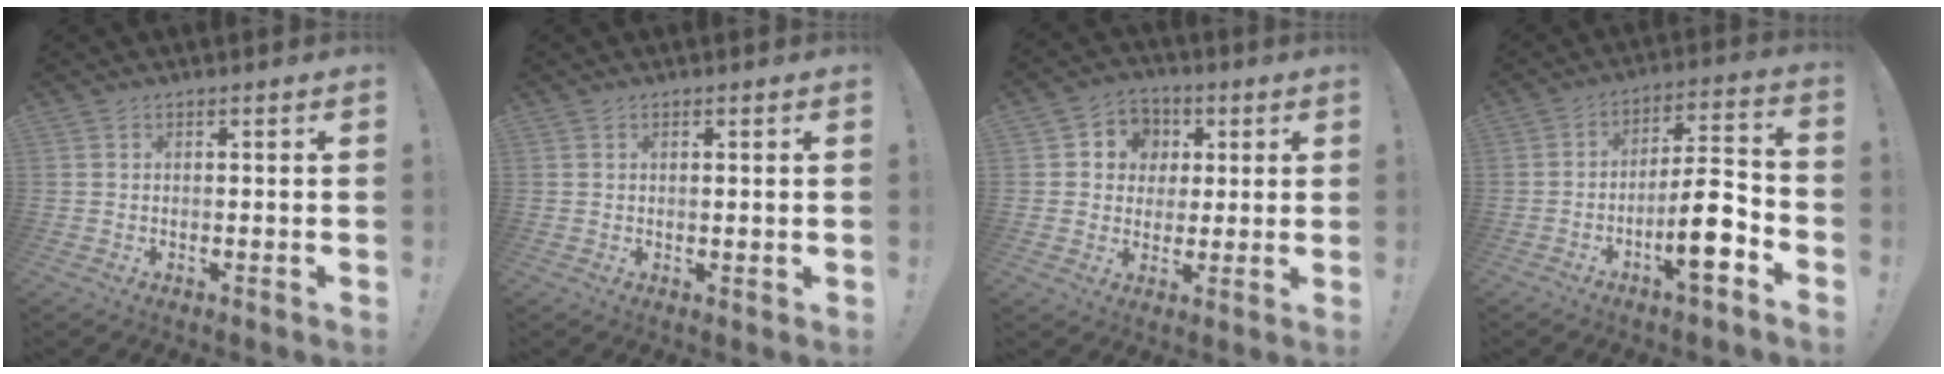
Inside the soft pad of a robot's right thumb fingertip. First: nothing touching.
{"total": 0.8, "force": [0.5, 0.2, 0.6], "torque": [-0.007, -0.001, 0.007]}
{"total": 7.7, "force": [0.5, 7.4, 2.0], "torque": [-0.023, 0.001, 0.017]}
{"total": 13.6, "force": [-5.7, 3.4, 11.9], "torque": [-0.180, 0.029, -0.097]}